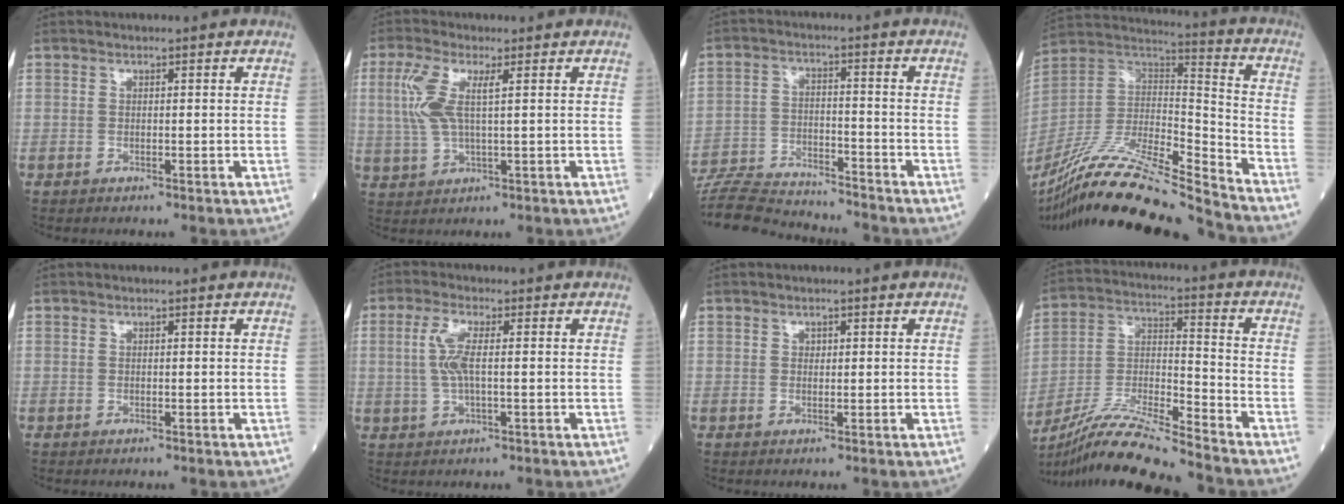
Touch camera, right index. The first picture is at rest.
{"total": 6.4, "force": [1.7, 1.6, 6.0], "torque": [-0.155, 0.009, 0.034]}
{"total": 14.7, "force": [-14.2, 1.0, 3.8], "torque": [-0.067, 0.000, -0.232]}
{"total": 23.3, "force": [-20.5, 0.4, 11.2], "torque": [-0.243, -0.012, -0.371]}
{"total": 0.0}
{"total": 4.7, "force": [0.4, 0.9, 4.6], "torque": [-0.108, 0.003, 0.005]}
{"total": 0.7, "force": [0.2, 0.6, 0.3], "torque": [-0.001, 0.001, 0.002]}
{"total": 16.0, "force": [-14.3, -0.7, 7.2], "torque": [-0.138, -0.009, -0.265]}